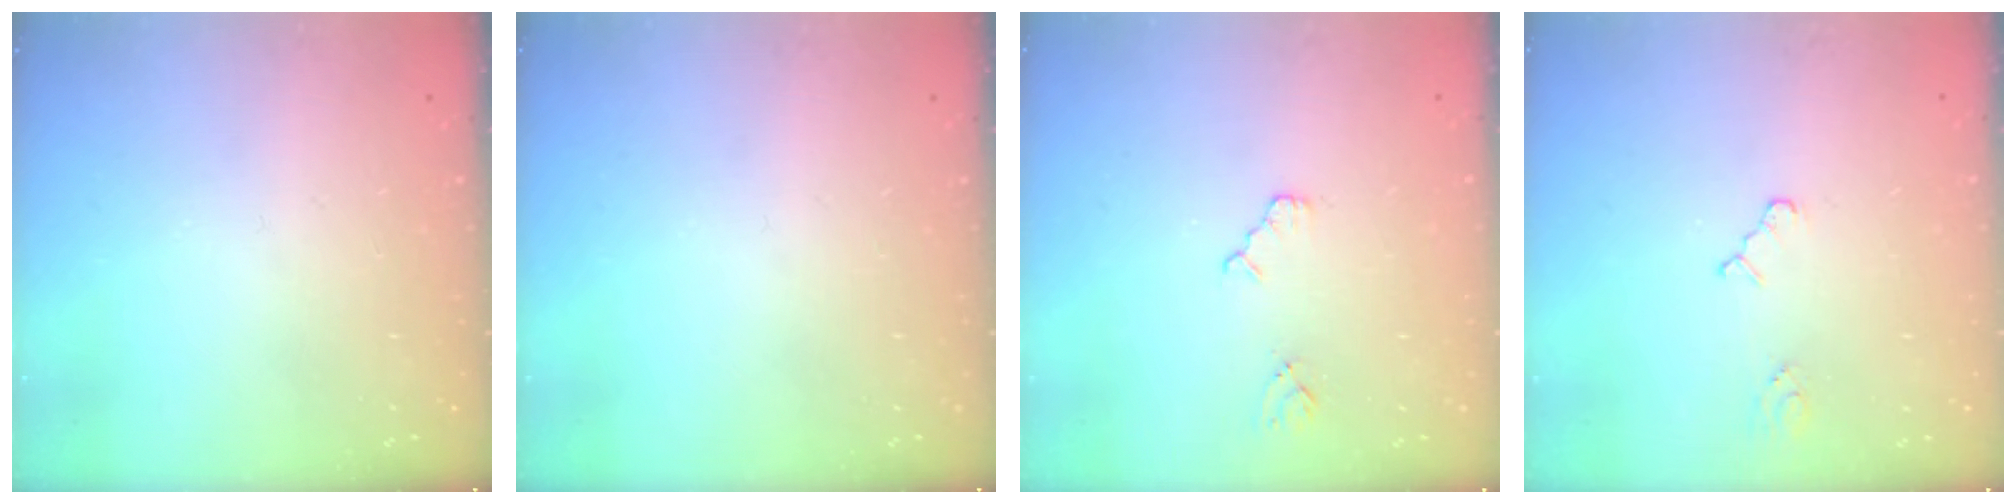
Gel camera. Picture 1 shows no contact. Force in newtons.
{"total": 0.0}
{"total": 2.3, "press": 2.3, "slide": 0.4}
{"total": 2.8, "press": 2.8, "slide": 0.4}